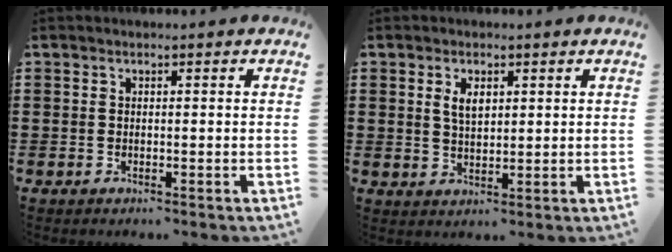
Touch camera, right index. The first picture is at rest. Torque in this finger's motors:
{"motor_torque": [0.61, 0.36, 0.36, 0.09]}